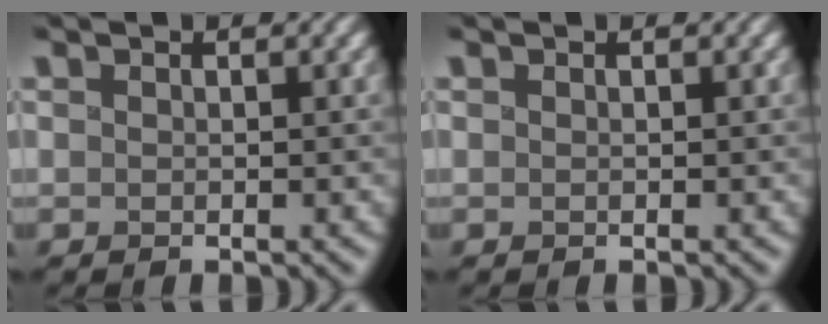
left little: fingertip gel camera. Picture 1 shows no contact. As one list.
[{"total": 0.0}]